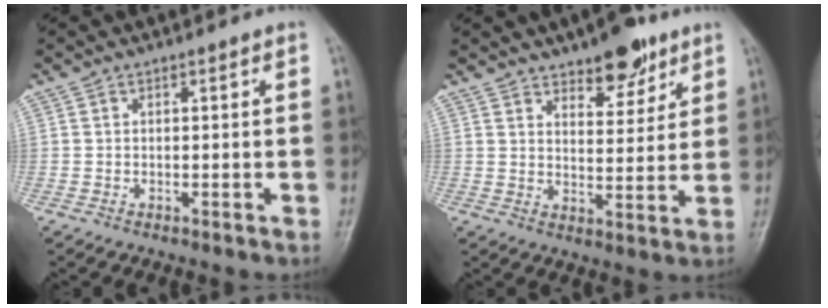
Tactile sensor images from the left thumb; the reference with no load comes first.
{"total": 9.2, "force": [6.3, 3.9, 5.4], "torque": [-0.049, -0.039, 0.095]}